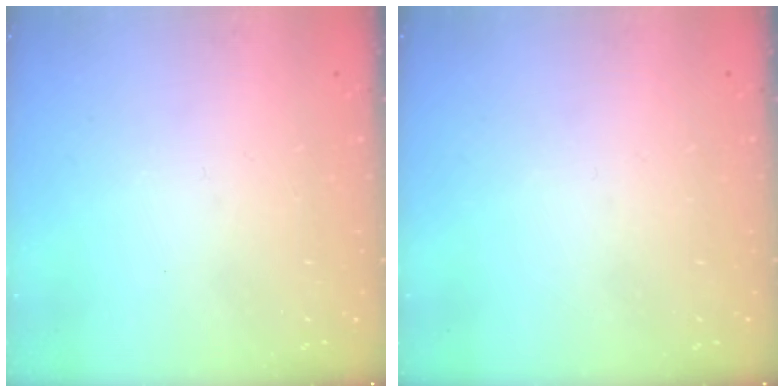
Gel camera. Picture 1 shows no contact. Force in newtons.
{"total": 0.0}